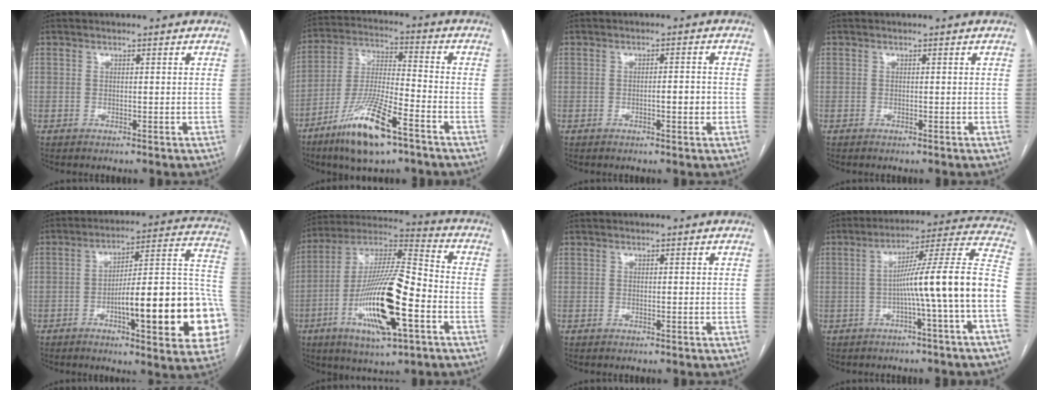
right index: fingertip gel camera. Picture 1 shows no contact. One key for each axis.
{"total": 14.3, "fx": -8.6, "fy": 2.5, "fz": 11.2, "tx": -0.230, "ty": -0.023, "tz": -0.154}
{"total": 2.6, "fx": -0.7, "fy": 0.6, "fz": 2.5, "tx": -0.037, "ty": 0.002, "tz": -0.009}
{"total": 0.0}
{"total": 23.0, "fx": -6.1, "fy": 3.7, "fz": 21.9, "tx": -0.220, "ty": 0.023, "tz": -0.076}
{"total": 20.0, "fx": -6.4, "fy": 3.7, "fz": 18.7, "tx": -0.365, "ty": -0.010, "tz": -0.110}
{"total": 0.0}
{"total": 14.4, "fx": -3.3, "fy": -1.7, "fz": 14.0, "tx": -0.194, "ty": 0.031, "tz": -0.055}